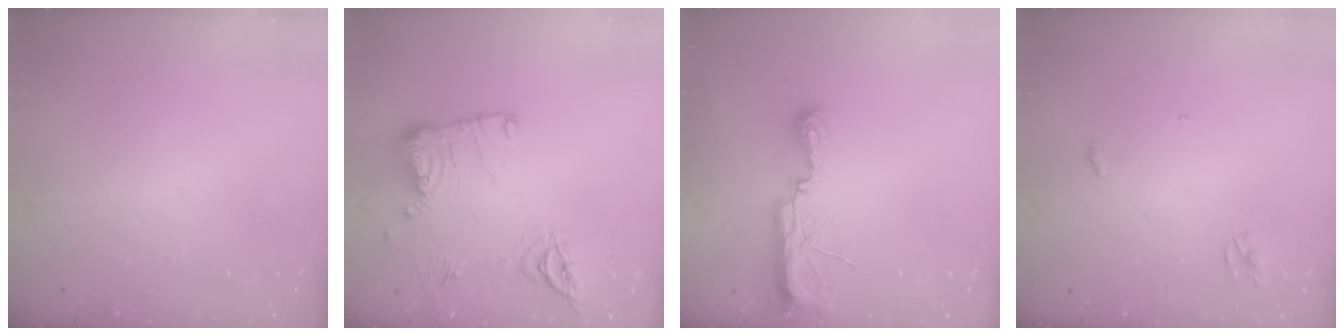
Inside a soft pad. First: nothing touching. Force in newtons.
{"total": 14.9, "press": 14.9, "slide": 0.4}
{"total": 9.8, "press": 8.8, "slide": 4.4}
{"total": 2.6, "press": 2.6, "slide": 0.2}